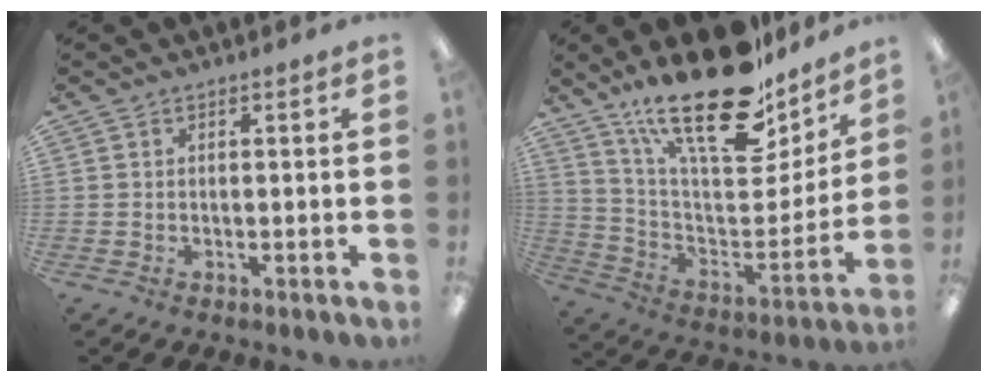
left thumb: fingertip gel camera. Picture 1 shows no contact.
{"total": 27.1, "force": [19.2, 10.4, 16.0], "torque": [-0.247, -0.116, 0.330]}